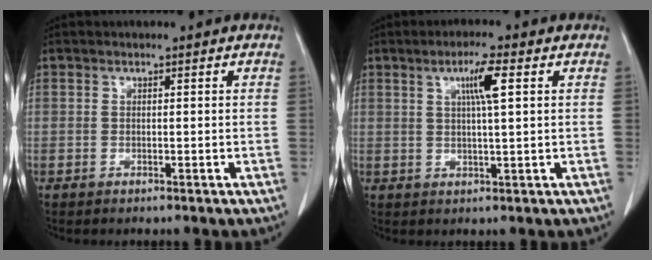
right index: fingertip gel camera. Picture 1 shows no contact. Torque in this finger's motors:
{"motor_torque": [0.25, 0.05, 0.09, 0.04]}